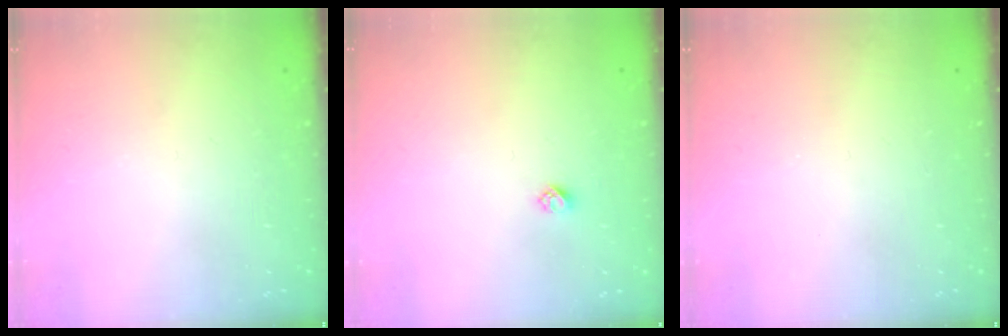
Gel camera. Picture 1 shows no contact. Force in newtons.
{"total": 2.4, "press": 2.4, "slide": 0.2}
{"total": 0.0}